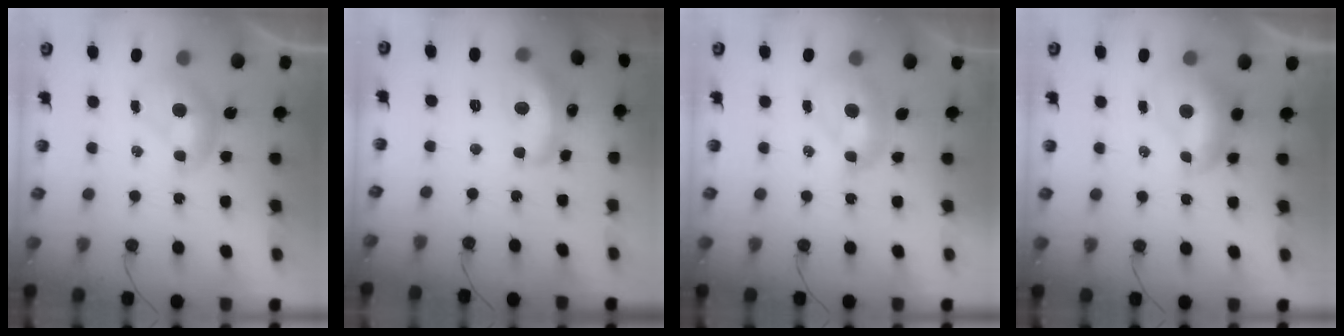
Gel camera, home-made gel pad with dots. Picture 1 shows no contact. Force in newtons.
{"total": 8.3, "press": 8.3, "slide": 1.1}
{"total": 2.1, "press": 2.0, "slide": 0.7}
{"total": 1.9, "press": 1.8, "slide": 0.6}